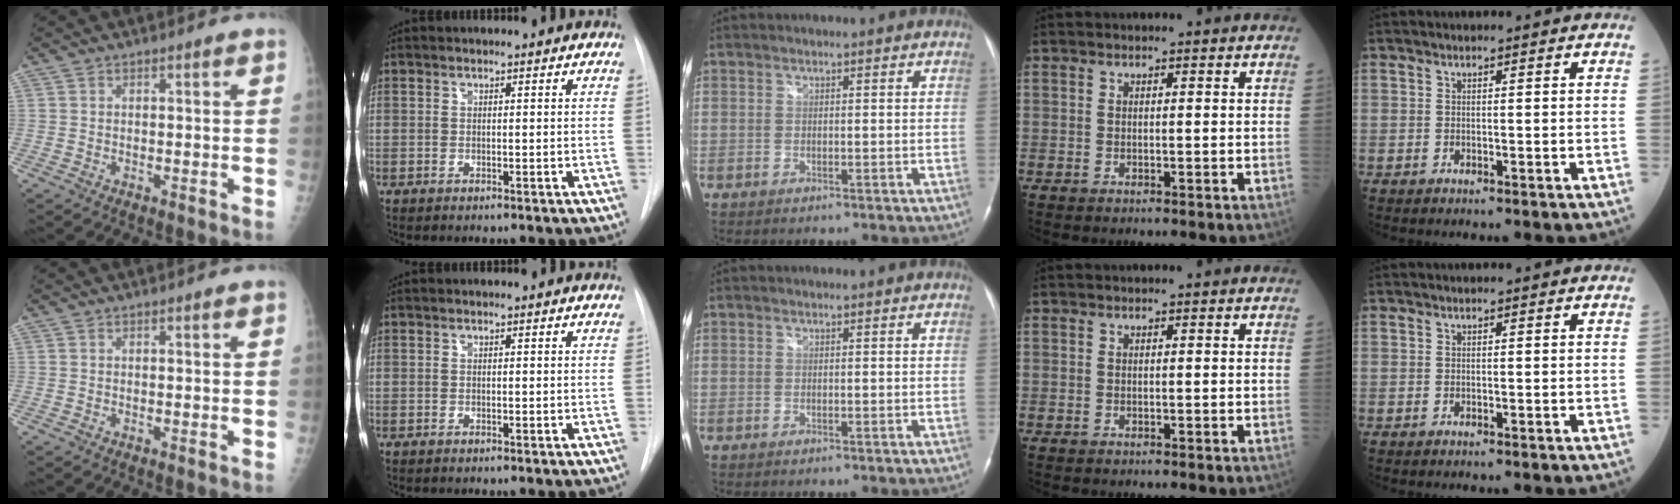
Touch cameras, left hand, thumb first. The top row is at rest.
{}